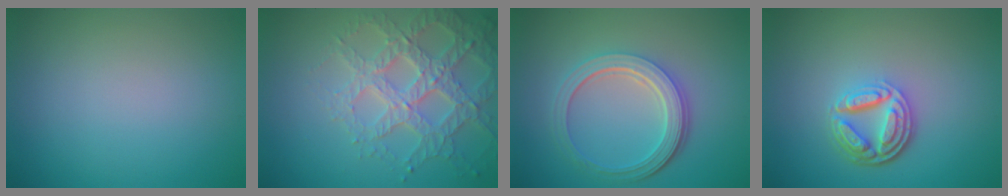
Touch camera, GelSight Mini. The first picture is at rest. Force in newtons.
{"total": 4.6, "press": 4.4, "slide": 1.4}
{"total": 5.2, "press": 3.9, "slide": 3.4}
{"total": 4.6, "press": 3.6, "slide": 3.0}